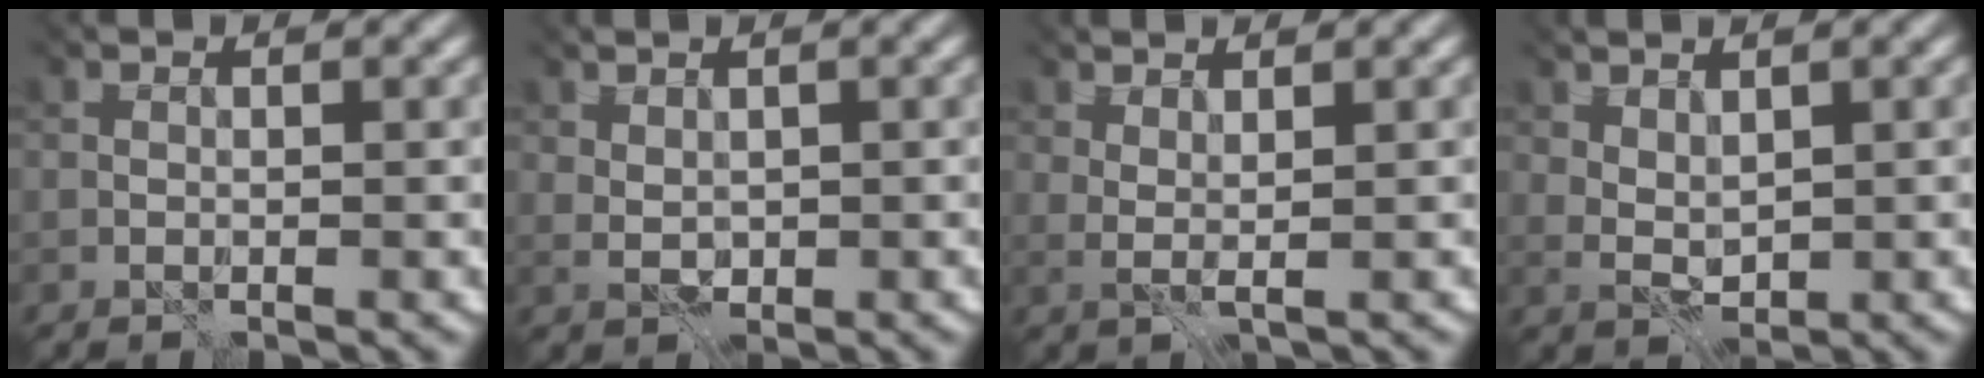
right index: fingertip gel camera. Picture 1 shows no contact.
{"total": 0.8, "force": [0.7, 0.3, 0.2], "torque": [-0.005, -0.001, 0.018]}
{"total": 1.2, "force": [1.0, -0.3, 0.5], "torque": [-0.015, -0.003, 0.020]}
{"total": 1.5, "force": [1.2, 0.5, 0.7], "torque": [-0.014, -0.002, 0.027]}